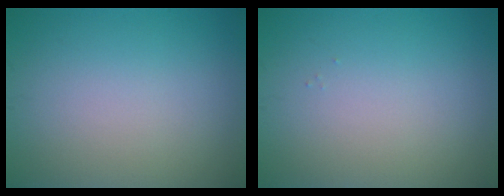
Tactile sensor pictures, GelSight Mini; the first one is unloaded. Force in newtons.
{"total": 0.0}